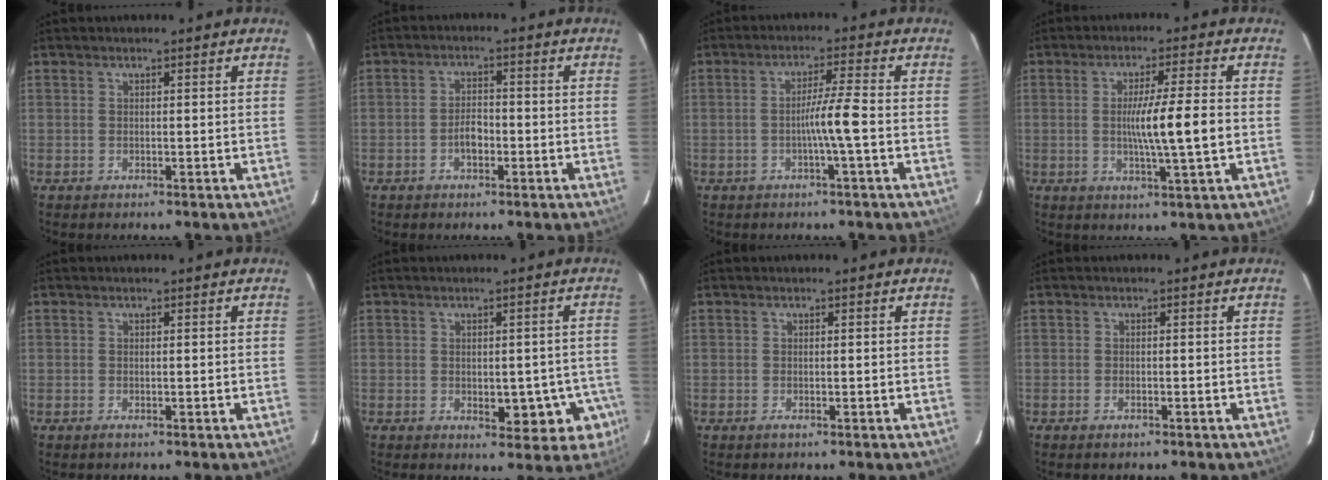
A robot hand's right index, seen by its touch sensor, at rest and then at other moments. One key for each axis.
{"total": 3.1, "fx": -1.2, "fy": 1.5, "fz": 2.4, "tx": -0.045, "ty": 0.006, "tz": -0.022}
{"total": 4.7, "fx": -1.2, "fy": -1.0, "fz": 4.5, "tx": -0.078, "ty": 0.004, "tz": -0.022}
{"total": 8.2, "fx": -0.5, "fy": -0.7, "fz": 8.1, "tx": -0.137, "ty": -0.009, "tz": -0.009}
{"total": 0.7, "fx": -0.3, "fy": 0.2, "fz": 0.6, "tx": -0.009, "ty": -0.001, "tz": -0.005}
{"total": 7.4, "fx": -2.4, "fy": 4.1, "fz": 5.7, "tx": -0.045, "ty": 0.010, "tz": -0.021}
{"total": 0.7, "fx": -0.4, "fy": 0.1, "fz": 0.6, "tx": -0.010, "ty": -0.001, "tz": -0.006}
{"total": 0.8, "fx": -0.6, "fy": 0.2, "fz": 0.4, "tx": -0.012, "ty": -0.001, "tz": -0.008}